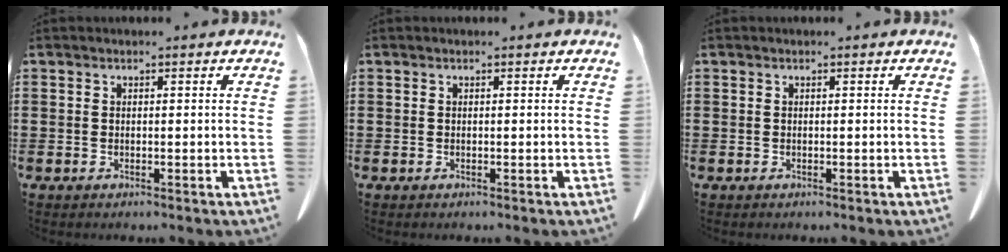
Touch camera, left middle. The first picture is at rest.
{"total": 0.0}
{"total": 0.0}